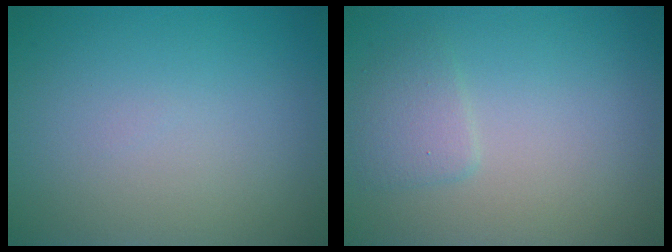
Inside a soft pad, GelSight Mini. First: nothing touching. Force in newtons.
{"total": 1.7, "press": 1.7, "slide": 0.0}